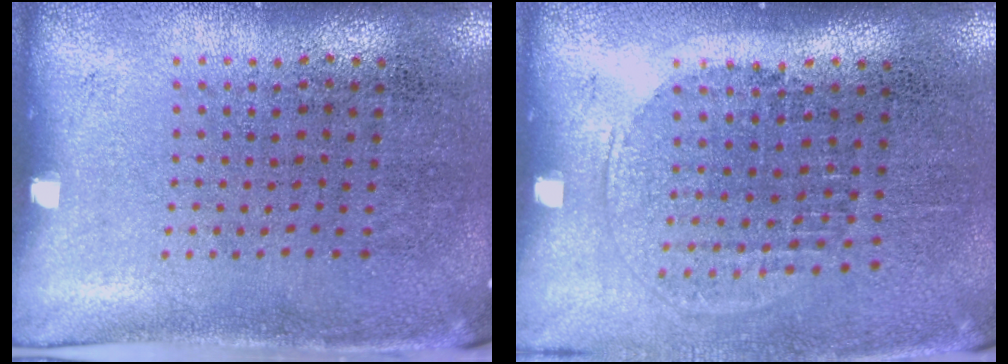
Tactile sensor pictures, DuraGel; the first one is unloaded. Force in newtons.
{"total": 1.3, "press": 1.2, "slide": 0.6}